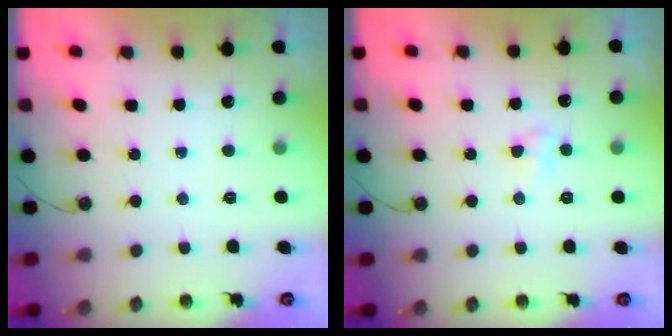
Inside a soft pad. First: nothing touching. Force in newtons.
{"total": 2.9, "press": 2.7, "slide": 0.9}